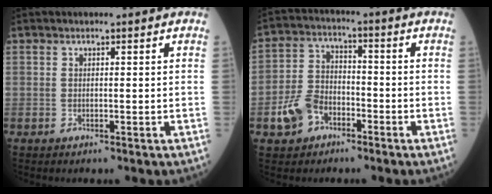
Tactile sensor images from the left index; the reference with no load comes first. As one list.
[{"total": 7.3, "force": [-3.6, 5.2, 3.6], "torque": [-0.091, 0.012, -0.063]}]